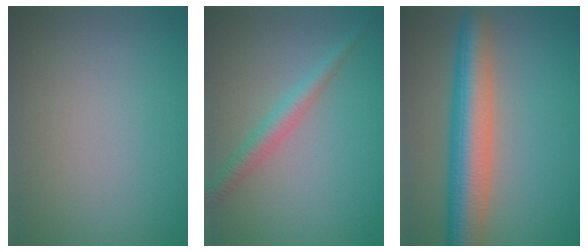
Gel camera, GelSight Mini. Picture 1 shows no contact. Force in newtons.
{"total": 2.3, "press": 2.3, "slide": 0.1}
{"total": 7.5, "press": 7.5, "slide": 0.1}